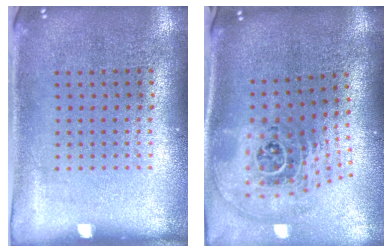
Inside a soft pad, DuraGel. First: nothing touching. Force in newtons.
{"total": 2.9, "press": 2.0, "slide": 2.1}